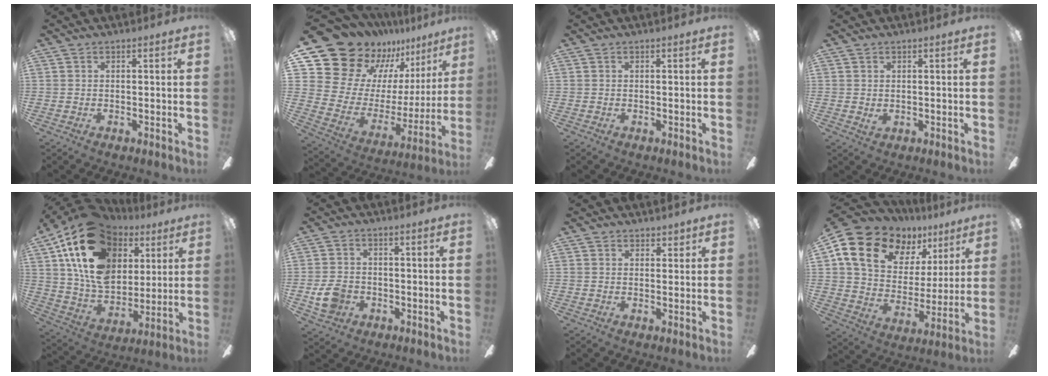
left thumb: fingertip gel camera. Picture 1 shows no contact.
{"total": 19.5, "force": [15.3, 10.4, 6.1], "torque": [-0.143, -0.121, 0.301]}
{"total": 0.0}
{"total": 1.0, "force": [0.4, 0.8, 0.5], "torque": [-0.002, -0.003, 0.006]}
{"total": 22.4, "force": [9.8, 15.5, 12.8], "torque": [-0.256, -0.040, 0.179]}
{"total": 6.5, "force": [-1.8, 5.4, 3.3], "torque": [-0.066, 0.007, -0.035]}
{"total": 2.3, "force": [1.8, 1.4, 0.1], "torque": [0.004, -0.003, 0.034]}
{"total": 16.6, "force": [10.7, 10.7, 6.9], "torque": [-0.136, -0.056, 0.203]}